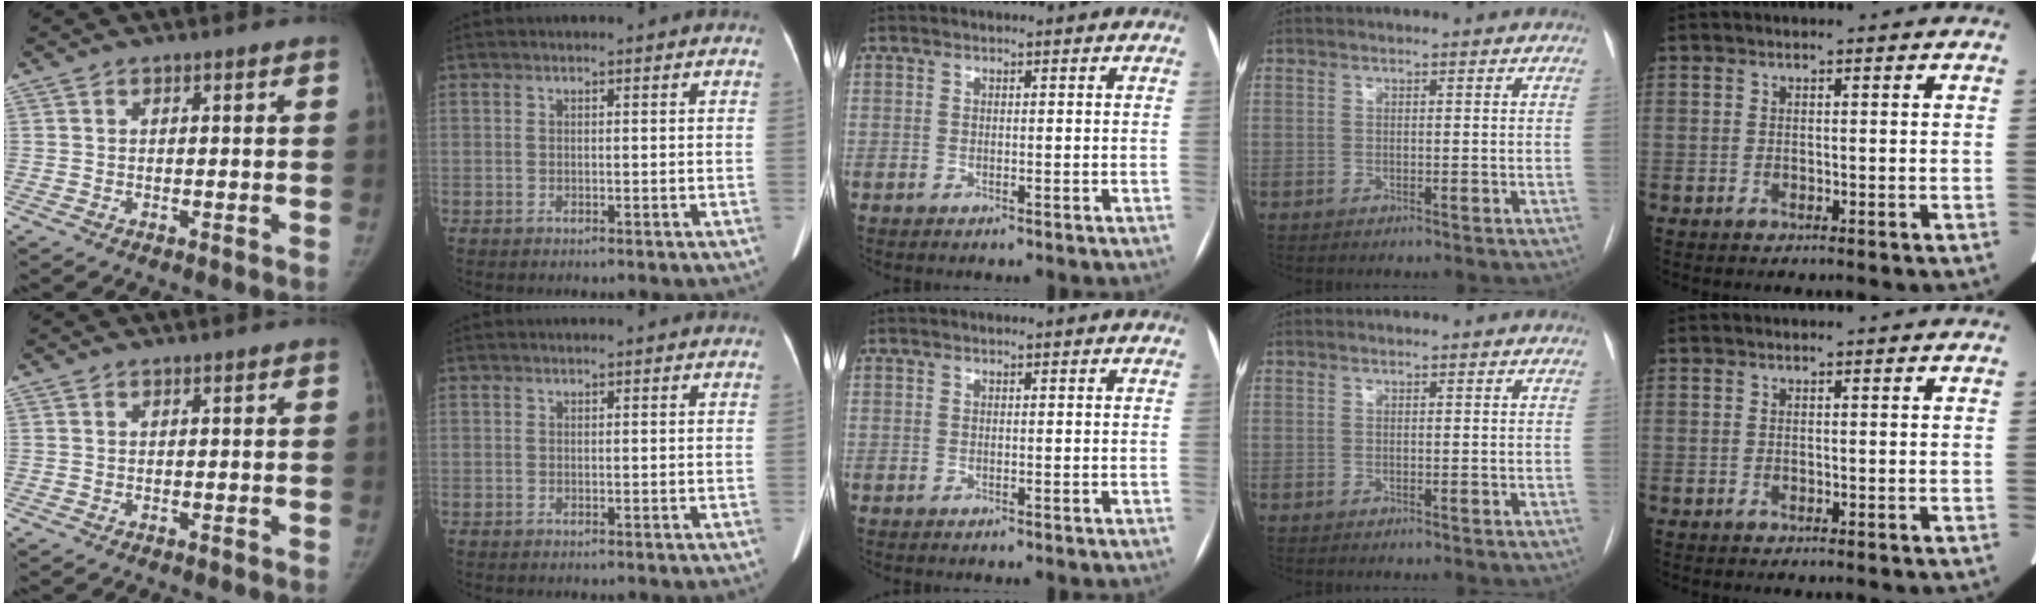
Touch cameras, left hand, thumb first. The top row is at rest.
{}